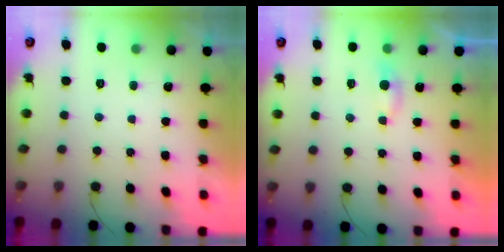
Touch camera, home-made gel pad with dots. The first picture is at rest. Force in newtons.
{"total": 2.7, "press": 2.6, "slide": 0.5}